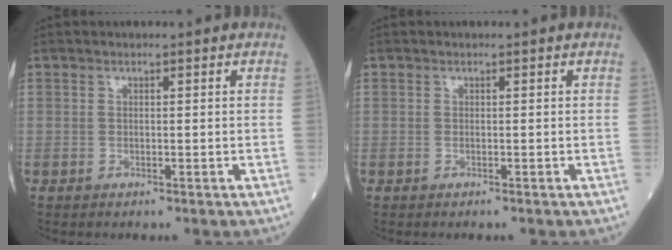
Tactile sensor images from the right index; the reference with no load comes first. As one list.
[{"total": 0.0}]